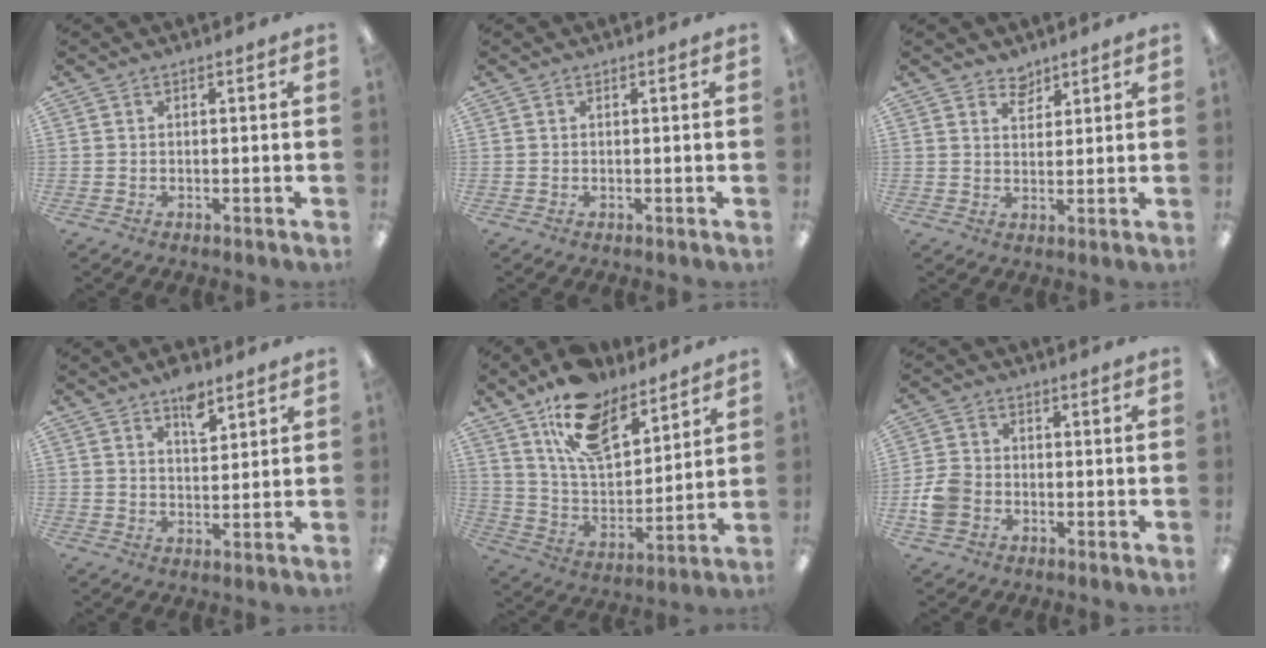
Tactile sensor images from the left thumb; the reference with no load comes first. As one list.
[{"total": 0.0}, {"total": 3.6, "force": [3.2, 1.6, 0.3], "torque": [0.003, -0.022, 0.059]}, {"total": 6.5, "force": [4.8, 2.9, 3.3], "torque": [-0.037, -0.028, 0.080]}, {"total": 16.6, "force": [12.0, 7.7, 8.5], "torque": [-0.152, -0.061, 0.217]}, {"total": 6.4, "force": [-2.1, 5.1, 3.3], "torque": [-0.064, 0.018, -0.036]}]